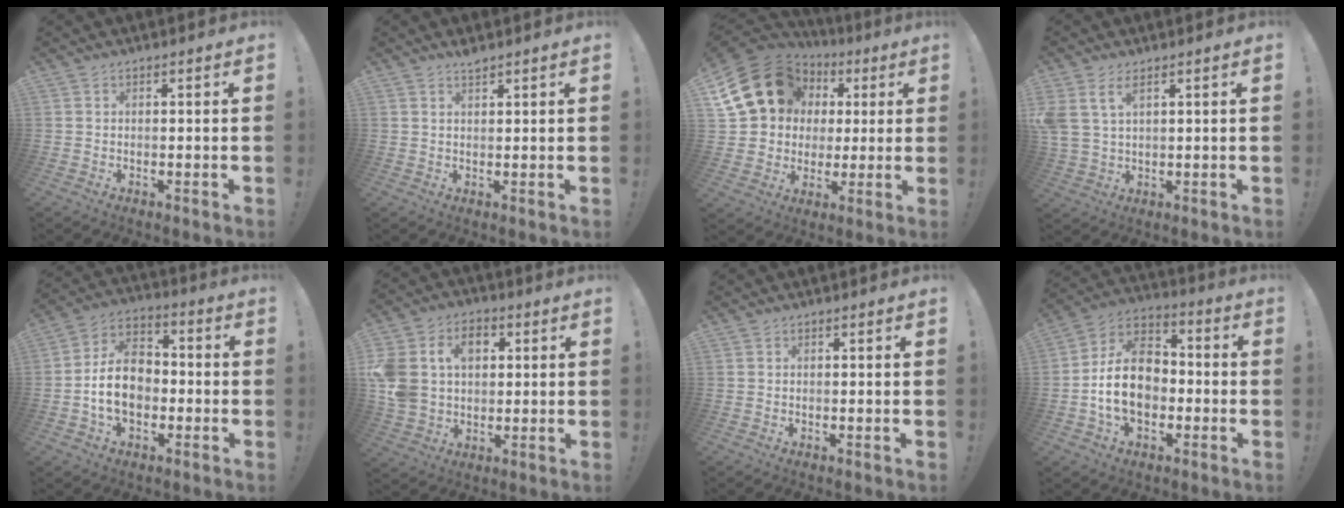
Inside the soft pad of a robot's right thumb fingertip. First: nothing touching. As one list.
[{"total": 1.9, "force": [1.7, 0.1, 0.7], "torque": [-0.007, -0.009, 0.030]}, {"total": 20.5, "force": [7.0, 16.4, 10.0], "torque": [-0.168, -0.023, 0.155]}, {"total": 5.9, "force": [3.1, 3.0, 4.1], "torque": [-0.083, -0.011, 0.062]}, {"total": 13.8, "force": [-2.2, 9.8, 9.5], "torque": [-0.166, 0.019, -0.036]}, {"total": 15.2, "force": [3.7, 11.9, 8.6], "torque": [-0.158, -0.006, 0.071]}, {"total": 0.0}, {"total": 16.8, "force": [-2.1, 12.0, 11.6], "torque": [-0.195, 0.018, -0.026]}]